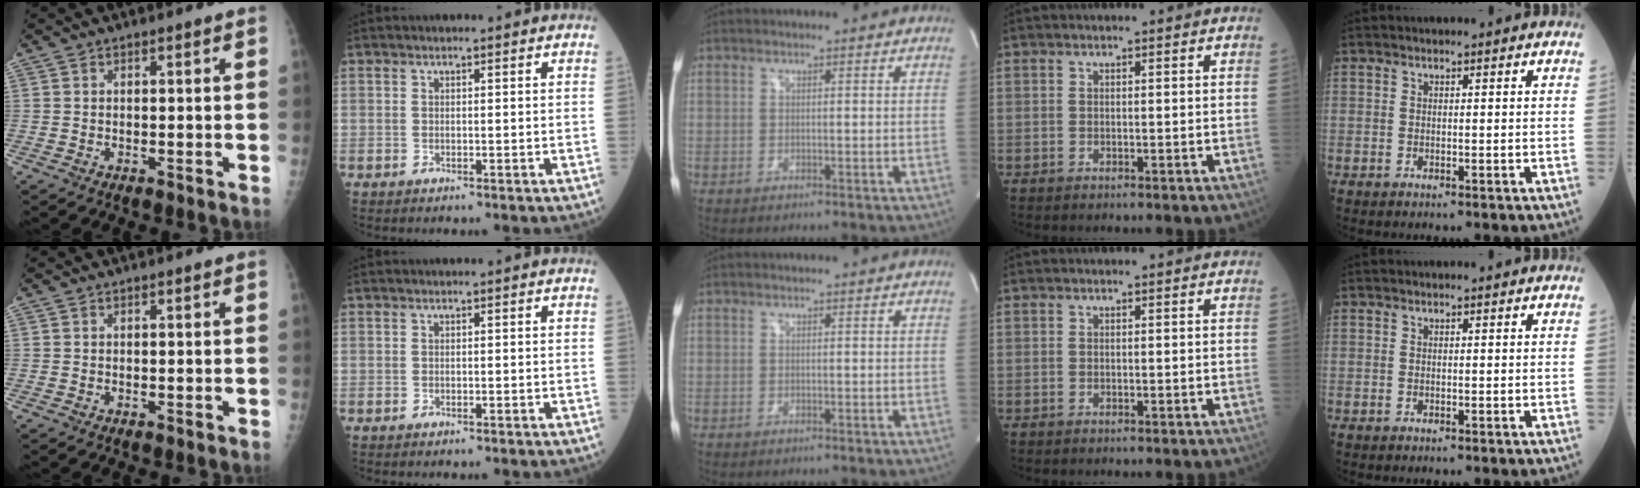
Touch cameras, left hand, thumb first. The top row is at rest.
{}